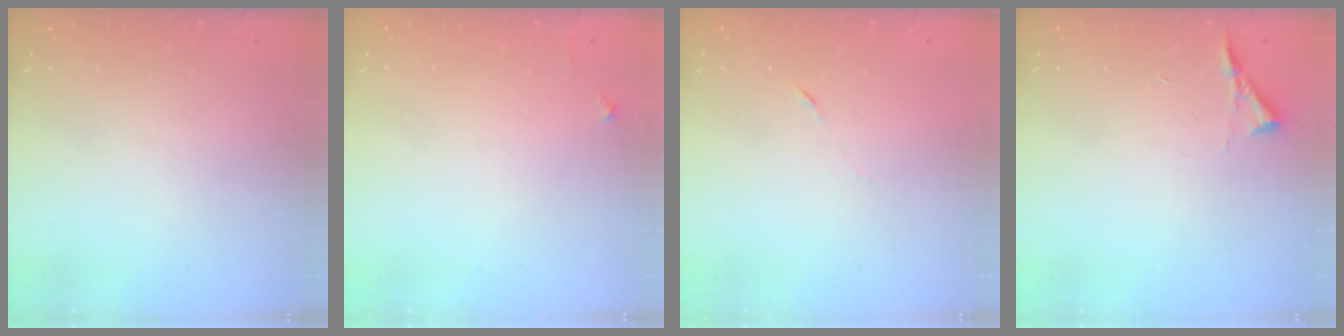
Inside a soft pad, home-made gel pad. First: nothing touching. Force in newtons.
{"total": 4.7, "press": 4.6, "slide": 0.5}
{"total": 3.8, "press": 3.7, "slide": 1.1}
{"total": 3.6, "press": 3.6, "slide": 0.5}